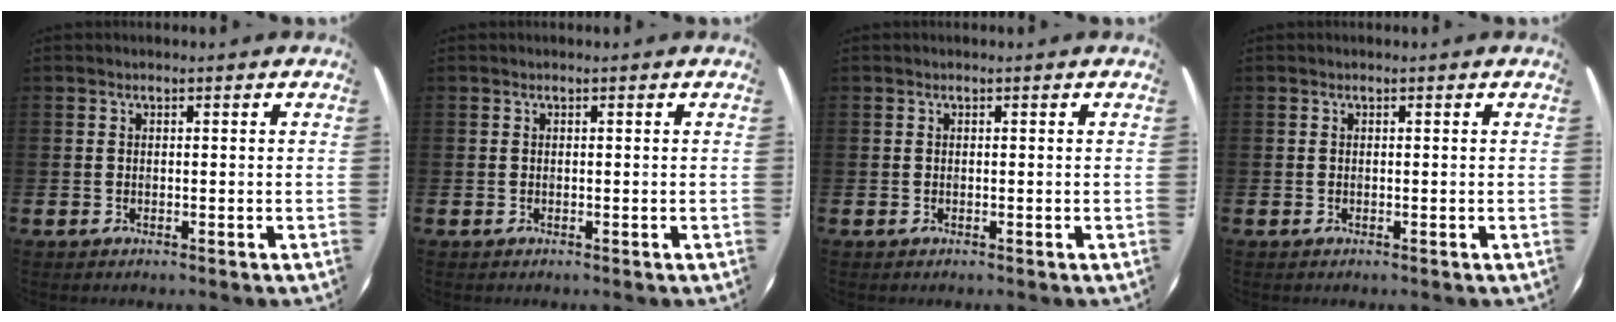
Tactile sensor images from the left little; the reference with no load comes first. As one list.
[{"total": 0.0}, {"total": 0.0}, {"total": 0.0}]